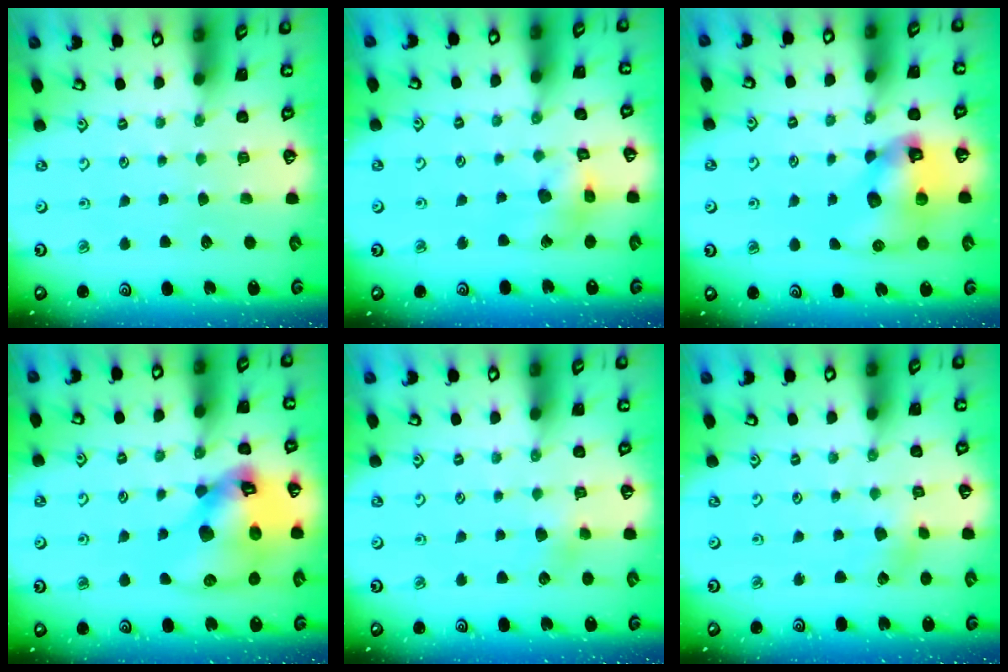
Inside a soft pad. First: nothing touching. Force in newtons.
{"total": 9.9, "press": 9.8, "slide": 1.3}
{"total": 12.5, "press": 12.4, "slide": 1.9}
{"total": 20.9, "press": 20.7, "slide": 2.7}
{"total": 3.1, "press": 3.0, "slide": 0.4}
{"total": 2.7, "press": 2.6, "slide": 0.6}